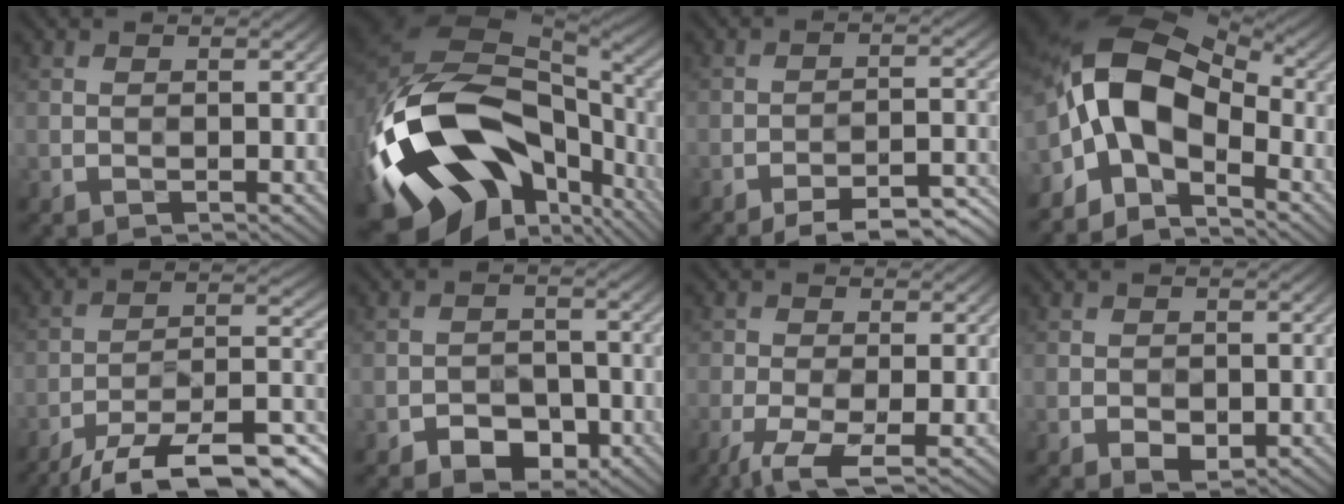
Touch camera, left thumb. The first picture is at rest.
{"total": 19.5, "force": [-6.3, 12.6, 13.5], "torque": [-0.320, -0.041, -0.082]}
{"total": 9.1, "force": [-7.6, 1.7, 4.7], "torque": [-0.073, 0.008, -0.097]}
{"total": 12.0, "force": [-3.1, 6.9, 9.3], "torque": [-0.174, 0.007, -0.072]}
{"total": 15.4, "force": [-11.6, 4.2, 9.3], "torque": [-0.159, -0.002, -0.188]}
{"total": 4.7, "force": [-3.0, 2.8, 2.2], "torque": [-0.033, 0.000, -0.049]}
{"total": 4.5, "force": [-2.5, 1.6, 3.4], "torque": [-0.076, -0.006, -0.051]}
{"total": 2.3, "force": [-1.1, 1.5, 1.4], "torque": [-0.023, -0.004, -0.012]}